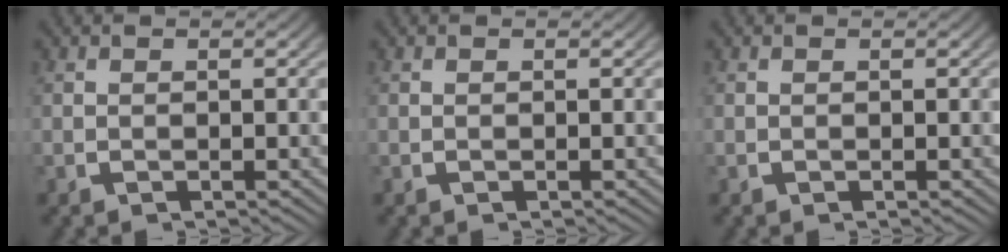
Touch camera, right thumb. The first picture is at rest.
{"total": 0.0}
{"total": 0.0}